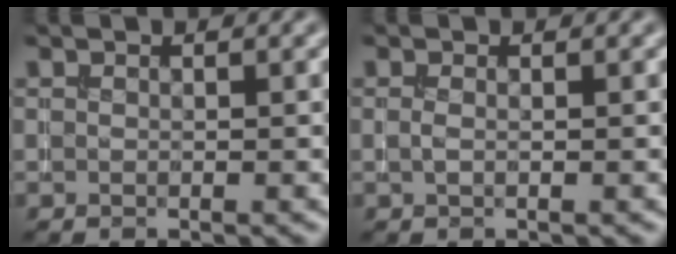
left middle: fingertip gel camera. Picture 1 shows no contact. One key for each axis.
{"total": 0.7, "fx": 0.0, "fy": 0.3, "fz": 0.7, "tx": -0.017, "ty": -0.001, "tz": -0.001}